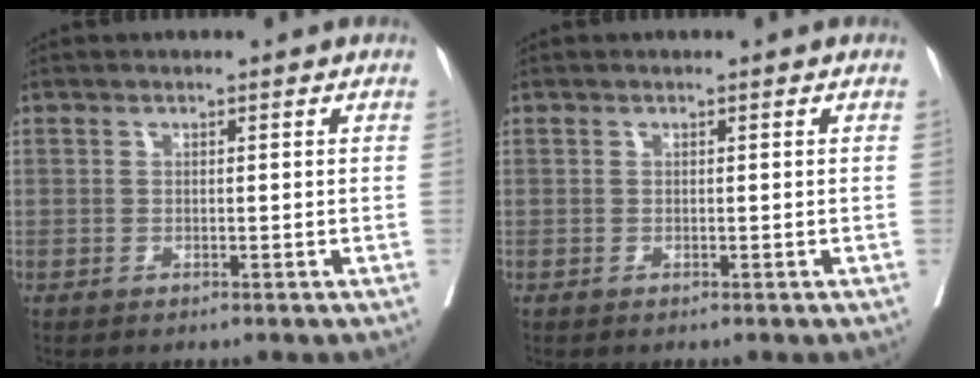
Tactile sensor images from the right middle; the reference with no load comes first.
{"total": 0.0}